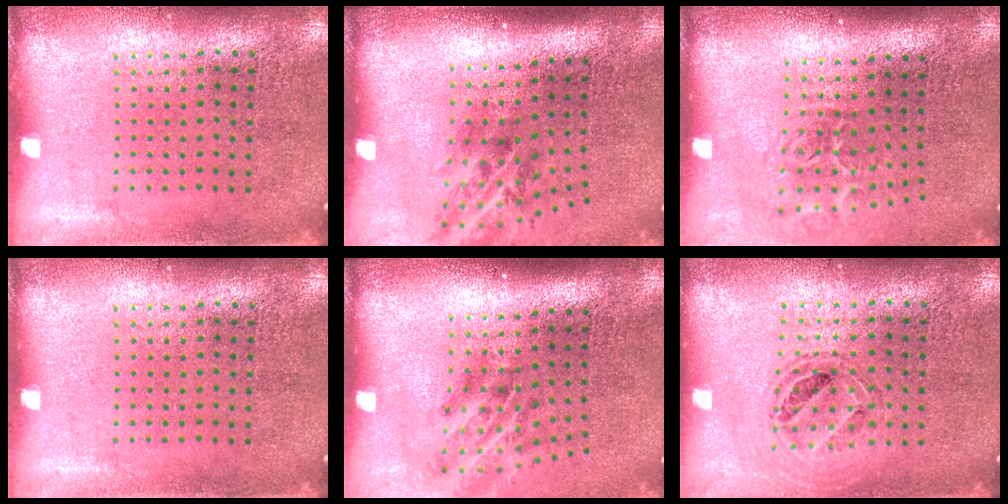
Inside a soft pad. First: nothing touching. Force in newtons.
{"total": 1.9, "press": 1.3, "slide": 1.5}
{"total": 1.9, "press": 1.2, "slide": 1.5}
{"total": 0.0}
{"total": 1.9, "press": 1.2, "slide": 1.5}
{"total": 0.8, "press": 0.8, "slide": 0.1}